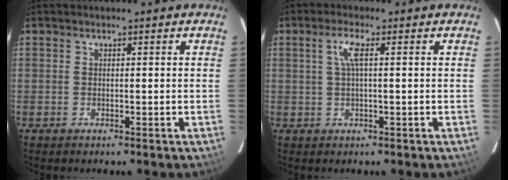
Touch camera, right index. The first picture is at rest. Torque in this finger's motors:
{"motor_torque": [0.63, 0.16, 0.25, 0.07]}